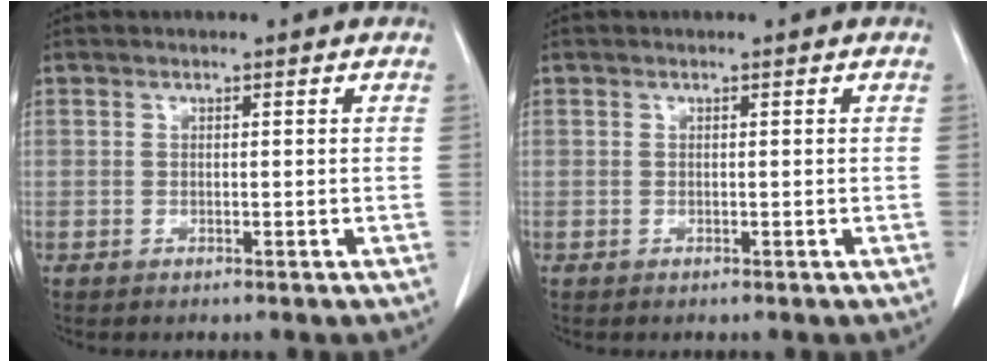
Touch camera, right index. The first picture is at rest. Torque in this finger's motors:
{"motor_torque": [0.00, 0.00, 0.00, 0.00]}